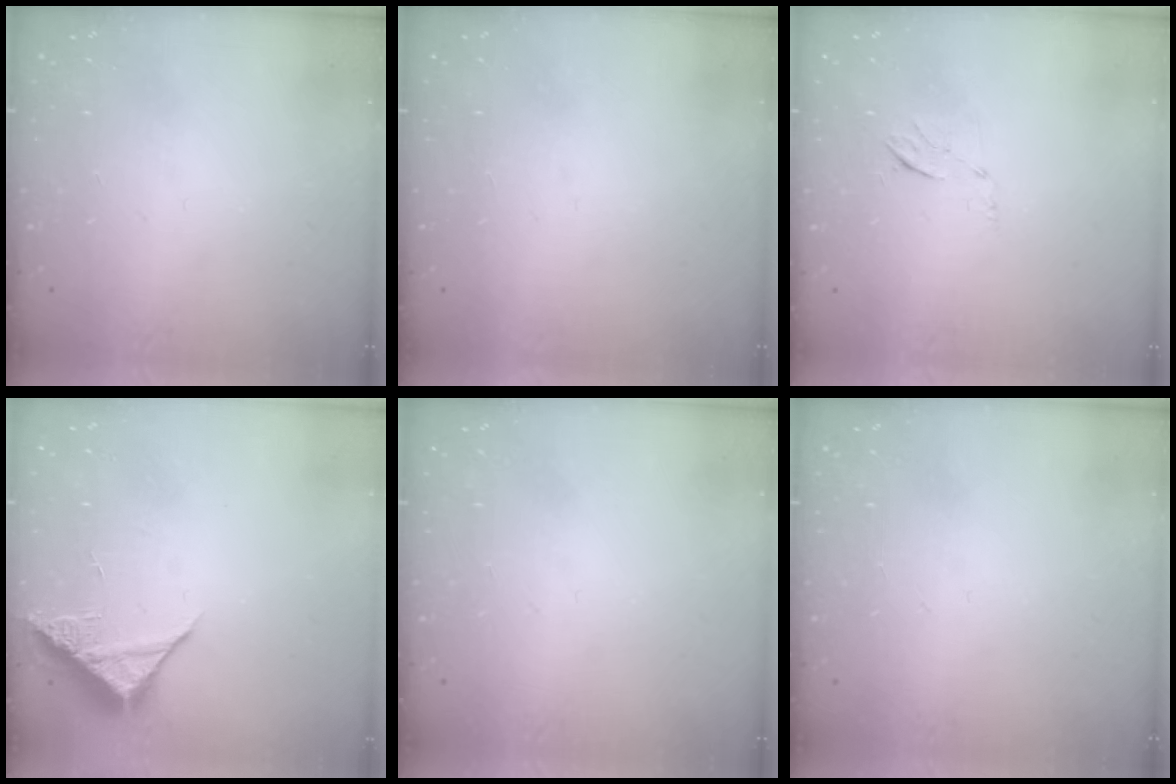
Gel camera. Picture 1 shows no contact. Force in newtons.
{"total": 1.5, "press": 1.5, "slide": 0.1}
{"total": 5.7, "press": 5.5, "slide": 1.5}
{"total": 7.1, "press": 7.1, "slide": 0.3}
{"total": 0.0}
{"total": 0.0}